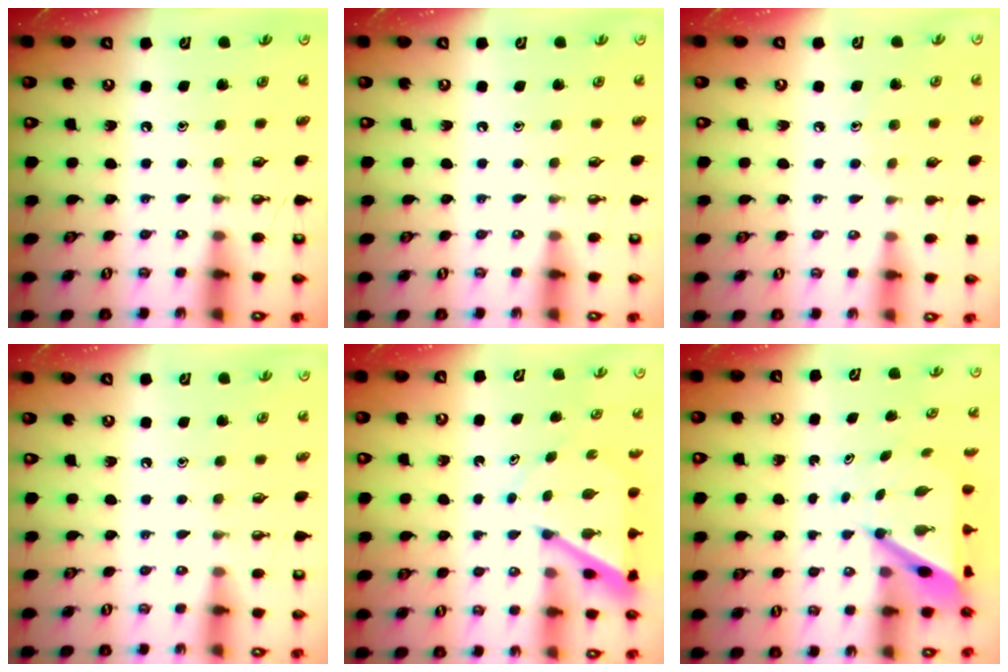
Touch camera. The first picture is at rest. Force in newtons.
{"total": 0.0}
{"total": 4.9, "press": 4.9, "slide": 0.6}
{"total": 0.0}
{"total": 5.6, "press": 5.6, "slide": 0.4}
{"total": 6.7, "press": 6.7, "slide": 0.7}